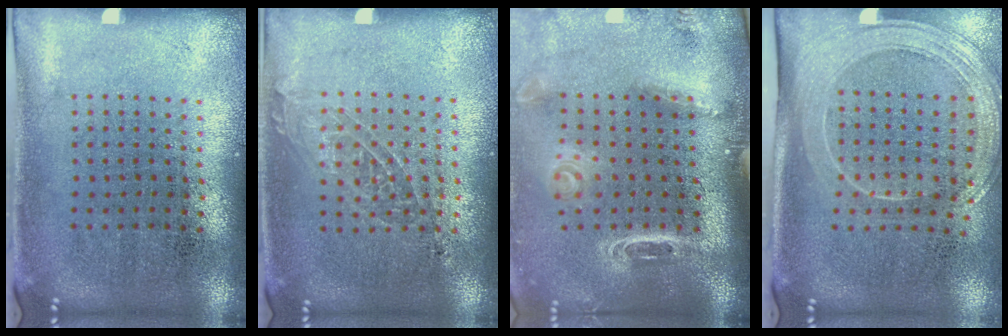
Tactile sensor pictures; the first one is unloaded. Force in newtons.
{"total": 1.1, "press": 1.0, "slide": 0.3}
{"total": 3.0, "press": 2.0, "slide": 2.2}
{"total": 2.1, "press": 1.9, "slide": 1.0}